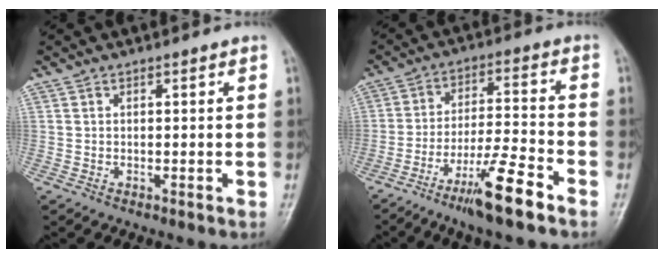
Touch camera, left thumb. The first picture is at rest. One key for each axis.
{"total": 11.2, "fx": -7.3, "fy": 1.2, "fz": 8.4, "tx": -0.160, "ty": 0.039, "tz": -0.132}